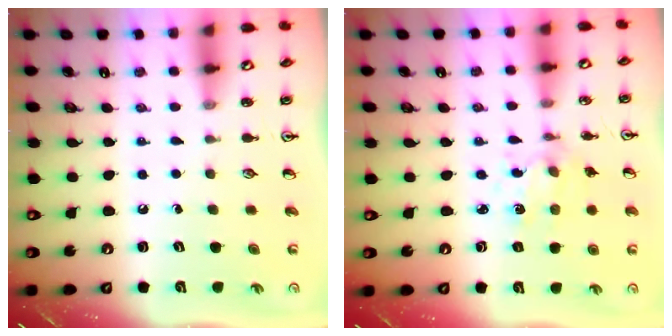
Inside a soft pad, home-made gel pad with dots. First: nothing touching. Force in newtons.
{"total": 2.0, "press": 2.0, "slide": 0.5}